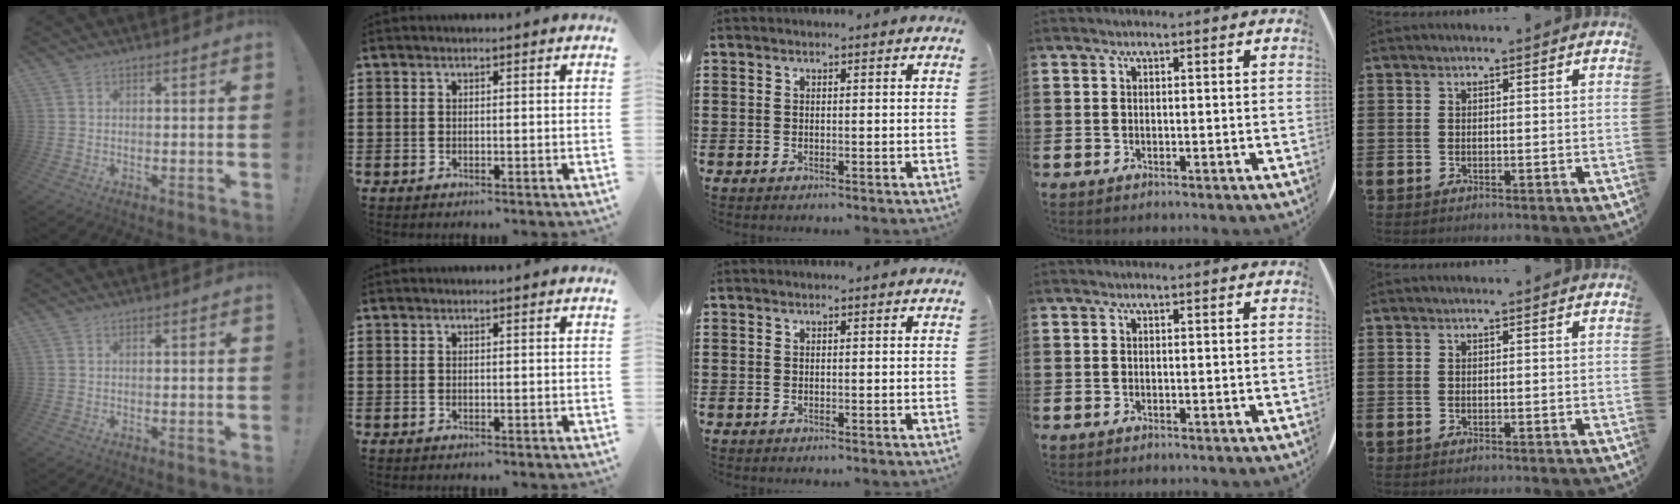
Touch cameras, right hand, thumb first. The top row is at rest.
{}